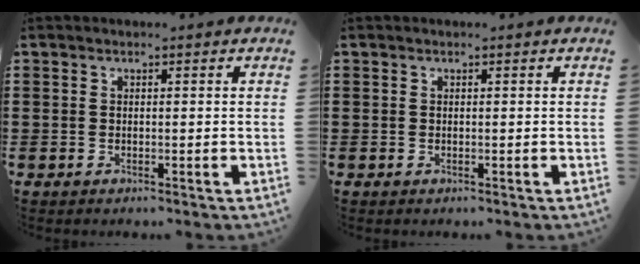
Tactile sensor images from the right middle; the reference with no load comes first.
{"total": 0.0}